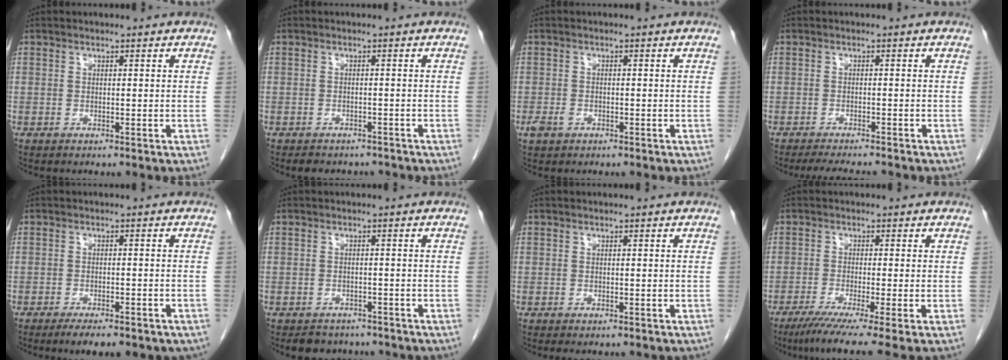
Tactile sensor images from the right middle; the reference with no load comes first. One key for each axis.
{"total": 5.3, "fx": -4.6, "fy": 2.3, "fz": 1.2, "tx": -0.011, "ty": 0.005, "tz": -0.054}
{"total": 1.9, "fx": -0.9, "fy": 1.2, "fz": 1.0, "tx": -0.021, "ty": 0.002, "tz": -0.012}
{"total": 5.6, "fx": -5.1, "fy": 0.4, "fz": 2.3, "tx": -0.029, "ty": -0.014, "tz": -0.077}
{"total": 7.1, "fx": -5.3, "fy": 2.1, "fz": 4.3, "tx": -0.049, "ty": -0.008, "tz": -0.065}
{"total": 4.6, "fx": -4.0, "fy": 2.3, "fz": 0.6, "tx": -0.005, "ty": 0.005, "tz": -0.052}
{"total": 0.7, "fx": -0.5, "fy": 0.4, "fz": 0.3, "tx": -0.005, "ty": 0.000, "tz": -0.004}
{"total": 8.6, "fx": -6.4, "fy": -1.4, "fz": 5.7, "tx": -0.079, "ty": -0.029, "tz": -0.099}